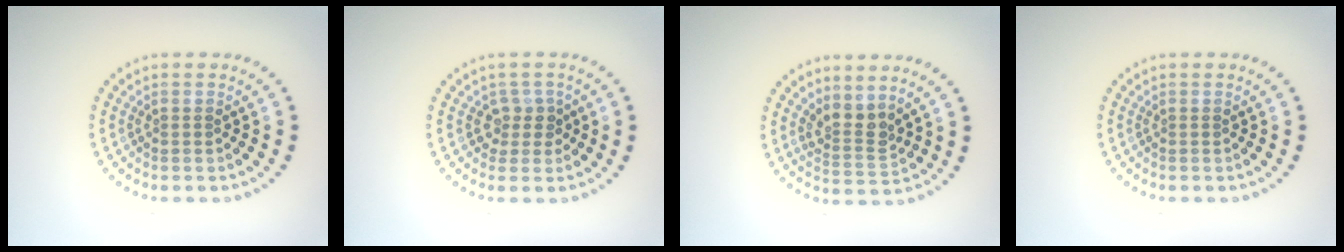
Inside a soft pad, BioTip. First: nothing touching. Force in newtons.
{"total": 1.9, "press": 1.4, "slide": 1.3}
{"total": 2.7, "press": 2.0, "slide": 1.8}
{"total": 0.0}